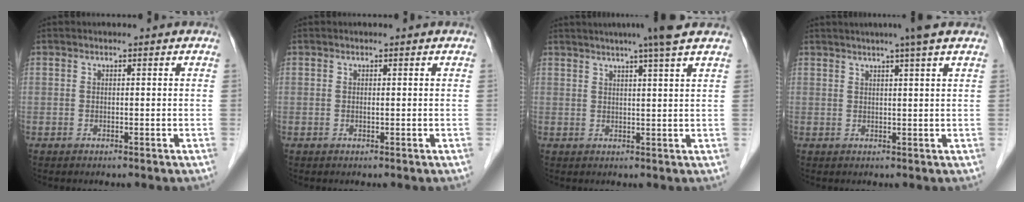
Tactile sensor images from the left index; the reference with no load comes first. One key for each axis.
{"total": 0.0}
{"total": 7.3, "fx": 5.7, "fy": -1.0, "fz": 4.4, "tx": -0.065, "ty": 0.013, "tz": 0.074}
{"total": 5.3, "fx": 4.0, "fy": -0.8, "fz": 3.3, "tx": -0.051, "ty": 0.013, "tz": 0.056}